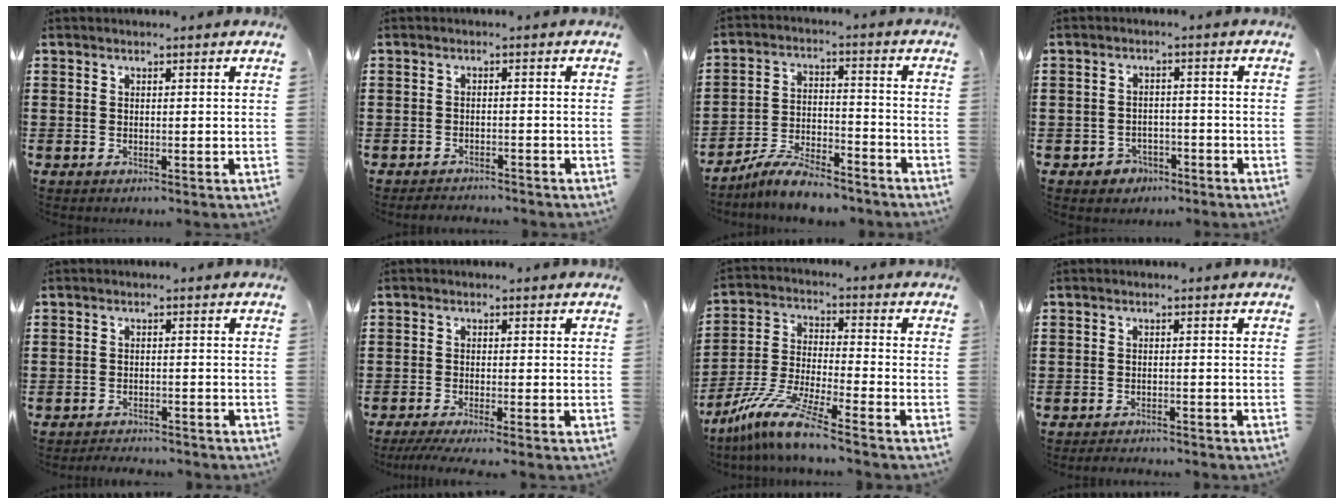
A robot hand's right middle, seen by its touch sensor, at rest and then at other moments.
{"total": 1.9, "force": [-1.8, 0.2, 0.0], "torque": [-0.006, 0.000, -0.040]}
{"total": 7.2, "force": [-6.7, 1.2, 2.5], "torque": [-0.053, 0.009, -0.130]}
{"total": 2.5, "force": [-2.1, 1.4, 0.2], "torque": [-0.012, 0.003, -0.047]}
{"total": 1.9, "force": [-1.9, 0.2, 0.0], "torque": [-0.006, 0.001, -0.040]}
{"total": 1.9, "force": [-1.4, -0.1, 1.2], "torque": [-0.027, -0.003, -0.030]}
{"total": 9.5, "force": [-7.9, 0.1, 5.3], "torque": [-0.120, -0.005, -0.162]}
{"total": 1.6, "force": [-1.6, 0.2, 0.0], "torque": [-0.005, 0.002, -0.033]}